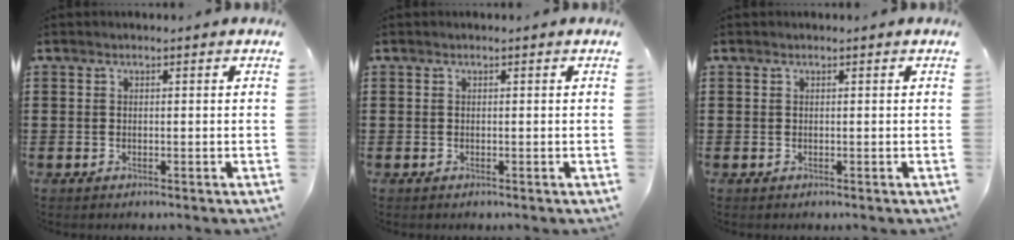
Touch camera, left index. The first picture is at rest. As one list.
[{"total": 0.0}, {"total": 0.0}]